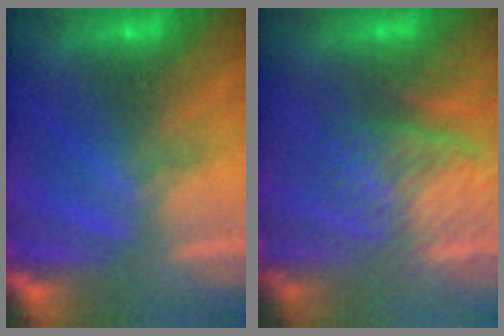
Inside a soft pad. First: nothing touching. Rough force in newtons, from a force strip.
{"total": 6.9}